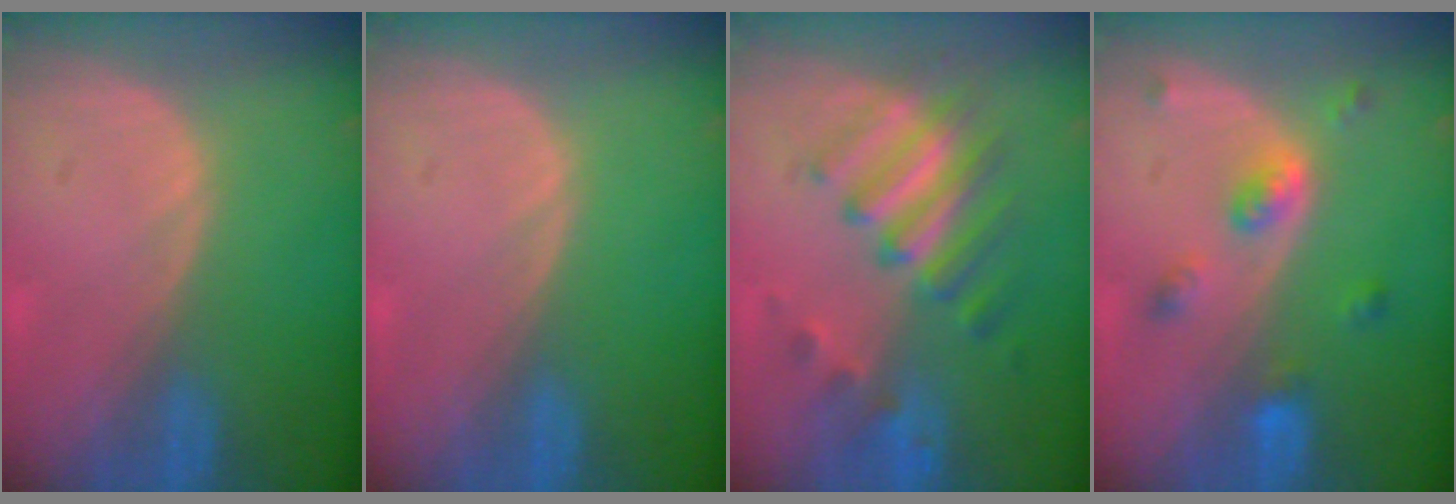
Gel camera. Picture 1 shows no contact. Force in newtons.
{"total": 0.0}
{"total": 7.7, "press": 7.6, "slide": 0.9}
{"total": 5.2, "press": 4.5, "slide": 2.8}